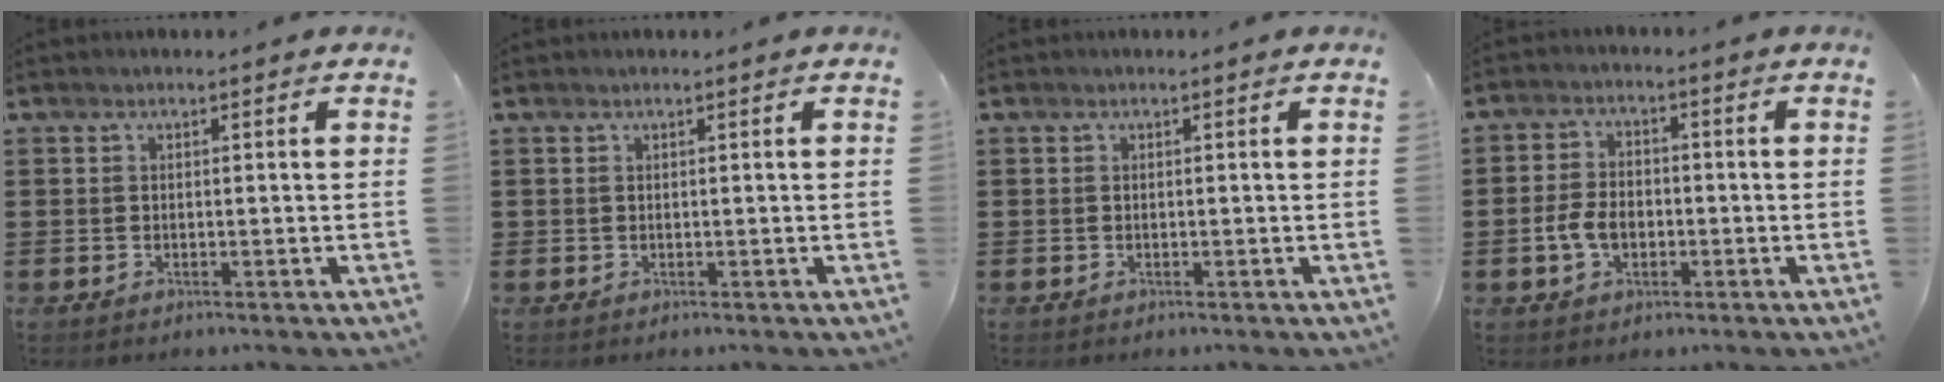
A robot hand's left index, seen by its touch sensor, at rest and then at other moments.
{"total": 0.0}
{"total": 0.0}
{"total": 4.9, "force": [-1.2, 3.2, 3.5], "torque": [-0.086, 0.001, -0.027]}